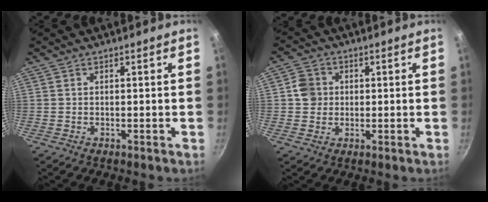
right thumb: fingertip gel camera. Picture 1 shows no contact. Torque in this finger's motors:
{"motor_torque": [-0.01, 0.01, 0.10, 0.01, 0.03]}